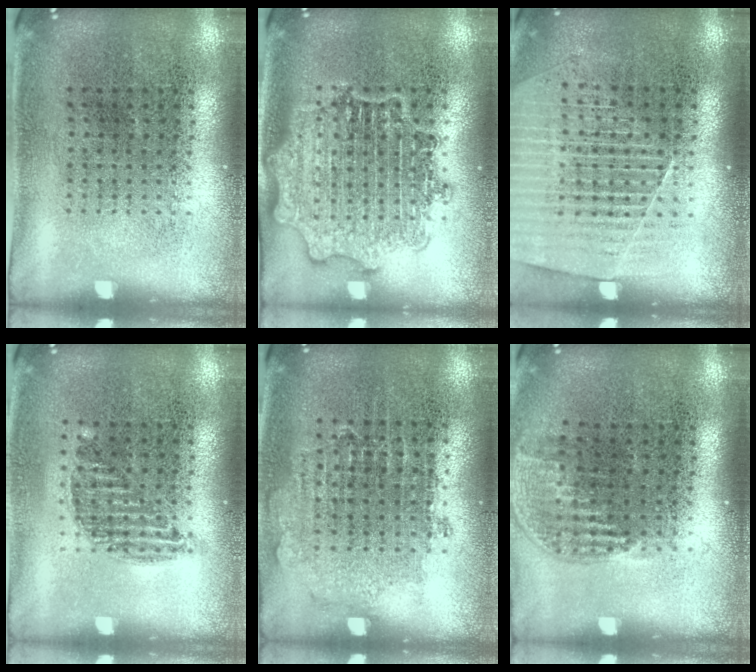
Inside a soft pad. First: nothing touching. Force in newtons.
{"total": 2.8, "press": 2.8, "slide": 0.4}
{"total": 1.5, "press": 1.4, "slide": 0.5}
{"total": 0.9, "press": 0.8, "slide": 0.4}
{"total": 0.9, "press": 0.8, "slide": 0.4}
{"total": 1.1, "press": 0.9, "slide": 0.6}